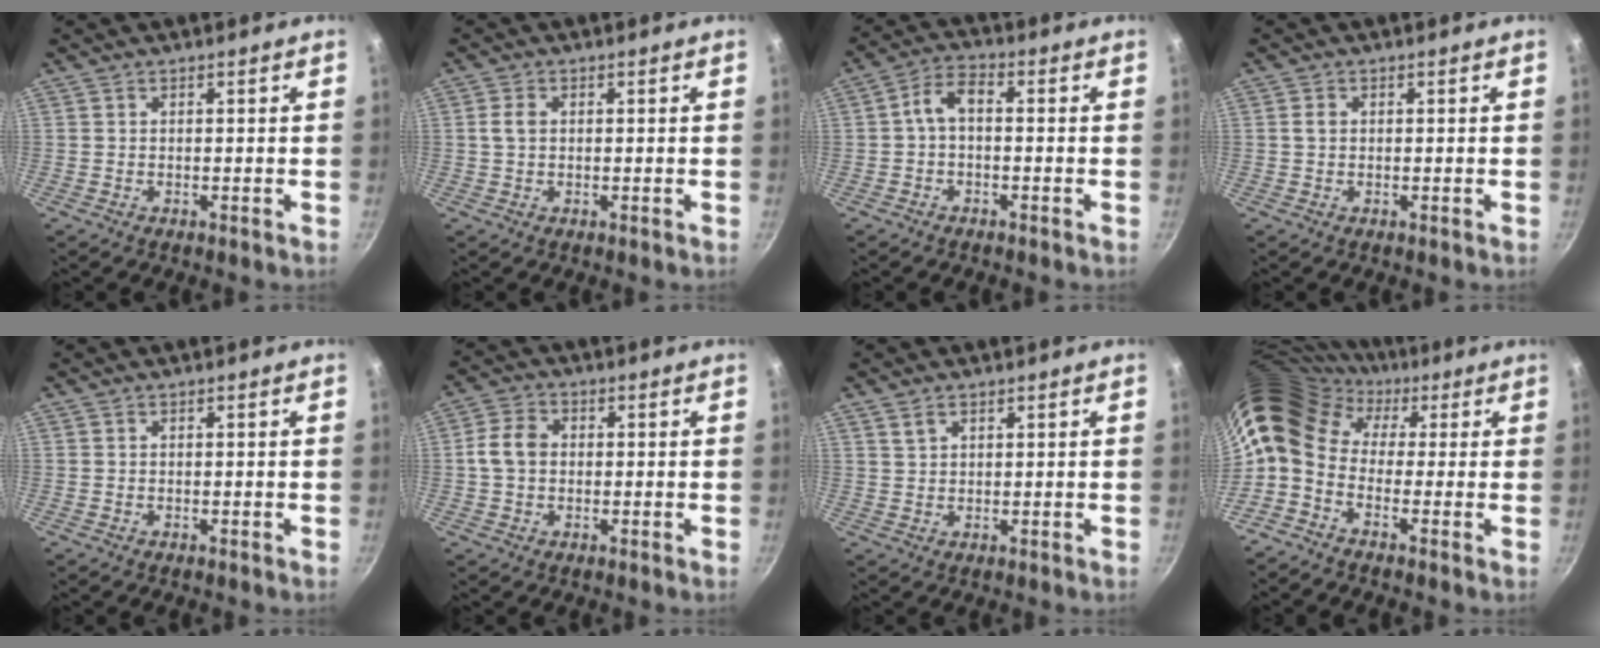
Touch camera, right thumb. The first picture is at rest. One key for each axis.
{"total": 2.5, "fx": 0.3, "fy": 1.7, "fz": 1.7, "tx": -0.033, "ty": 0.006, "tz": 0.004}
{"total": 4.7, "fx": -0.8, "fy": 2.6, "fz": 3.8, "tx": -0.074, "ty": 0.028, "tz": -0.021}
{"total": 1.4, "fx": 0.2, "fy": 1.1, "fz": 0.8, "tx": -0.013, "ty": 0.005, "tz": 0.002}
{"total": 0.0}
{"total": 5.7, "fx": 0.1, "fy": 4.4, "fz": 3.6, "tx": -0.060, "ty": 0.015, "tz": -0.008}
{"total": 2.2, "fx": 1.4, "fy": 1.2, "fz": 1.1, "tx": -0.012, "ty": -0.003, "tz": 0.029}
{"total": 13.8, "fx": 1.8, "fy": 10.2, "fz": 9.1, "tx": -0.165, "ty": 0.036, "tz": 0.009}